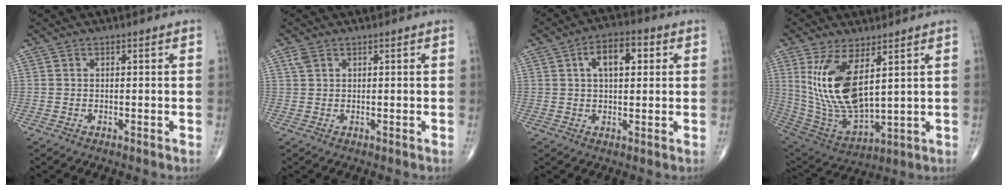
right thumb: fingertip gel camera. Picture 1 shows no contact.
{"total": 1.6, "force": [1.0, 0.9, 0.8], "torque": [-0.018, 0.006, 0.022]}
{"total": 8.0, "force": [2.3, 4.1, 6.5], "torque": [-0.090, 0.011, 0.032]}
{"total": 16.2, "force": [5.2, 7.0, 13.7], "torque": [-0.266, -0.031, 0.123]}